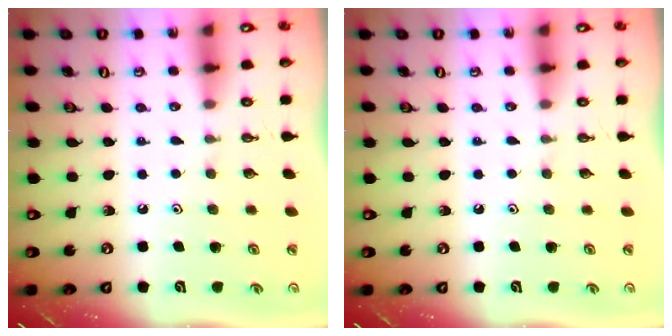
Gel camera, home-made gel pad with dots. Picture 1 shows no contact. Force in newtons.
{"total": 0.0}